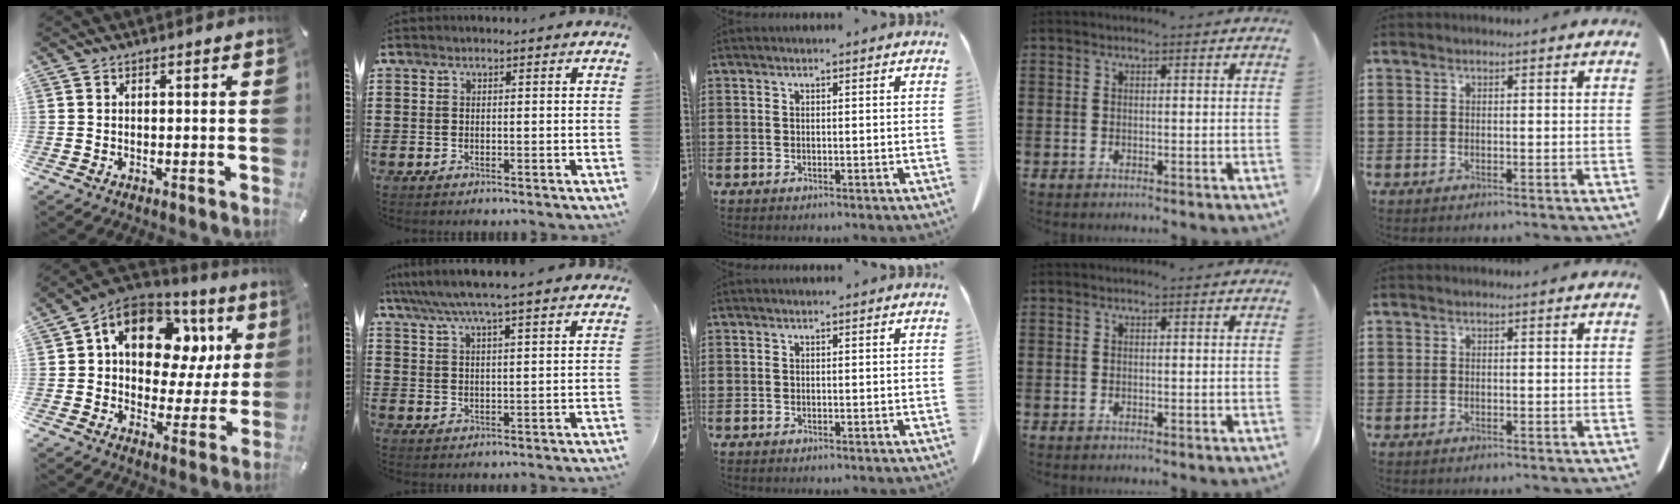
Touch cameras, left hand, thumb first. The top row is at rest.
{"thumb": {"total": 15.1, "force": [7.5, 9.4, 9.1], "torque": [-0.147, -0.046, 0.129]}, "index": {"total": 5.7, "force": [4.9, -0.3, 2.8], "torque": [-0.071, -0.020, 0.085]}}